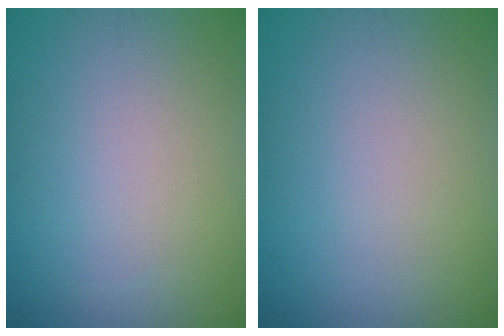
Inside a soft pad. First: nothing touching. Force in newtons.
{"total": 0.0}